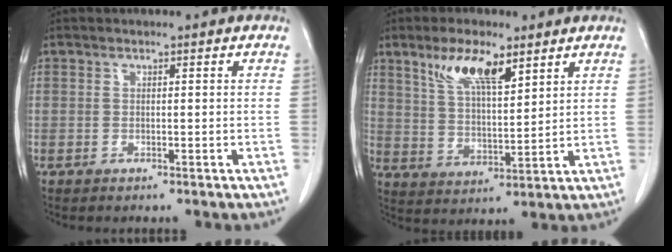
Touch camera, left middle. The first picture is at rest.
{"total": 8.9, "force": [5.5, 2.3, 6.6], "torque": [-0.130, 0.003, 0.108]}